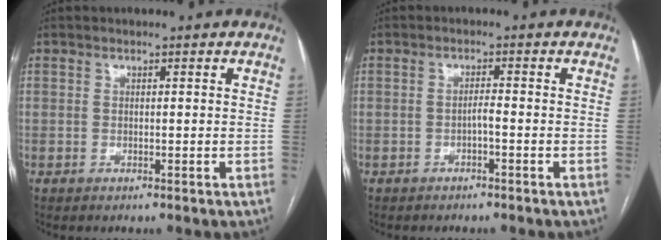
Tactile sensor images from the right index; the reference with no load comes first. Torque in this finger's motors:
{"motor_torque": [0.16, 0.10, 0.12, 0.02]}